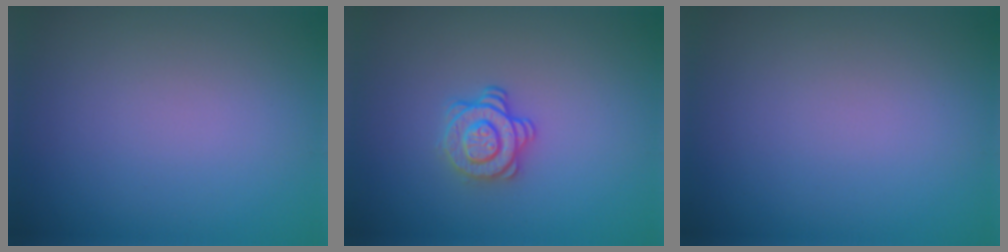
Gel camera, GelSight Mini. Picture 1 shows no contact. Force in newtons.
{"total": 2.4, "press": 2.0, "slide": 1.4}
{"total": 0.0}